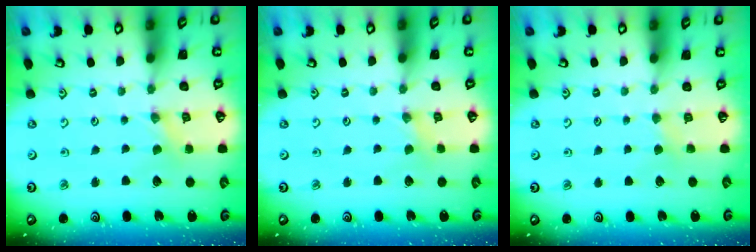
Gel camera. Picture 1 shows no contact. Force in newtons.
{"total": 1.0, "press": 1.0, "slide": 0.2}
{"total": 2.2, "press": 2.2, "slide": 0.4}